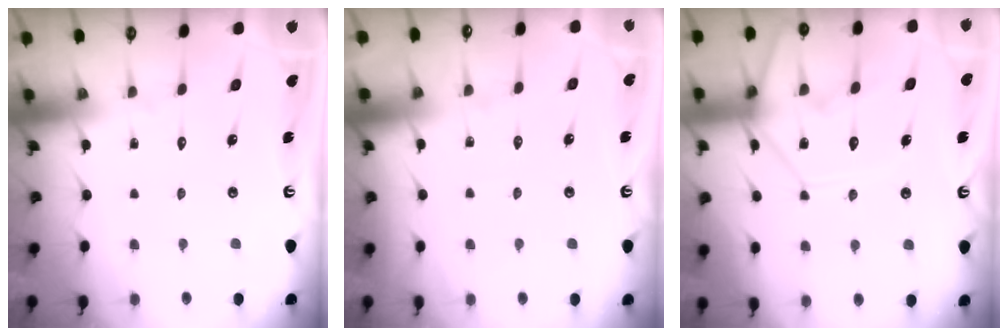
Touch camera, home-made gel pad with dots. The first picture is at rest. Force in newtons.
{"total": 3.3, "press": 3.2, "slide": 0.5}
{"total": 12.2, "press": 12.2, "slide": 0.9}